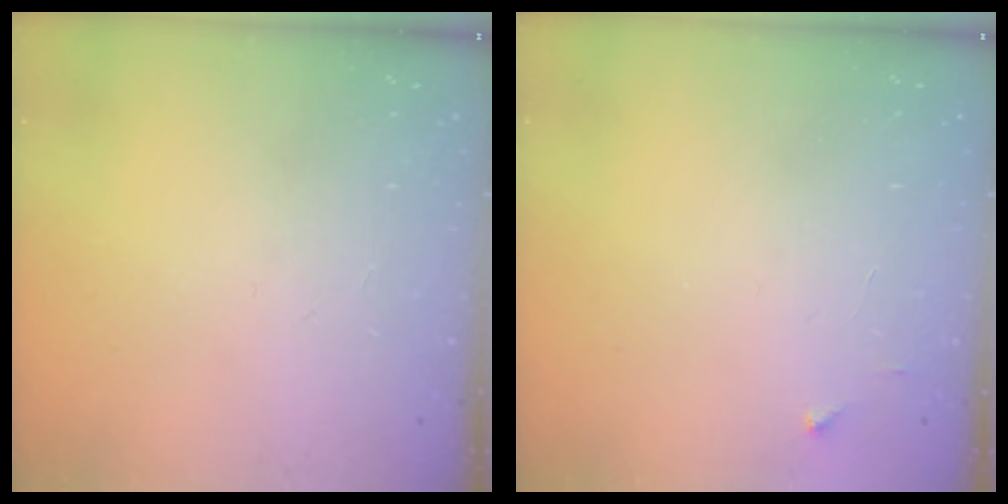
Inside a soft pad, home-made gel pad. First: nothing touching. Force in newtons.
{"total": 2.0, "press": 2.0, "slide": 0.2}